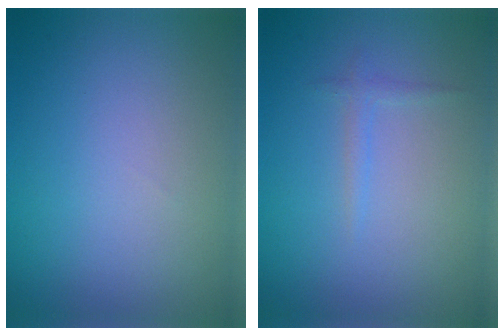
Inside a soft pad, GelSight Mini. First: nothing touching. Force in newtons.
{"total": 0.8, "press": 0.8, "slide": 0.0}